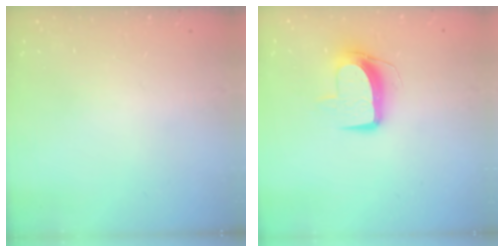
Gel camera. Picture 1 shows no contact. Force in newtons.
{"total": 9.9, "press": 9.9, "slide": 0.6}